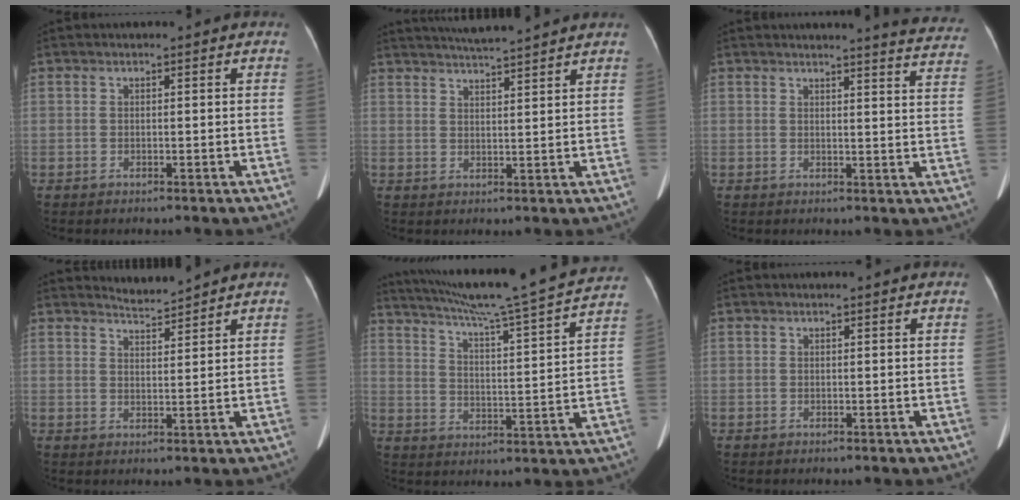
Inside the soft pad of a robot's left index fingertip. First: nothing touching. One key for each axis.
{"total": 7.8, "fx": 7.2, "fy": -1.1, "fz": 2.8, "tx": -0.053, "ty": 0.015, "tz": 0.109}
{"total": 11.5, "fx": 11.2, "fy": -0.2, "fz": 2.5, "tx": -0.014, "ty": -0.079, "tz": 0.095}
{"total": 2.9, "fx": 2.7, "fy": -0.7, "fz": -0.4, "tx": 0.001, "ty": -0.006, "tz": 0.057}
{"total": 23.5, "fx": 20.8, "fy": -1.3, "fz": 10.9, "tx": -0.185, "ty": -0.029, "tz": 0.285}
{"total": 0.9, "fx": 0.8, "fy": -0.1, "fz": 0.3, "tx": -0.009, "ty": 0.004, "tz": 0.014}